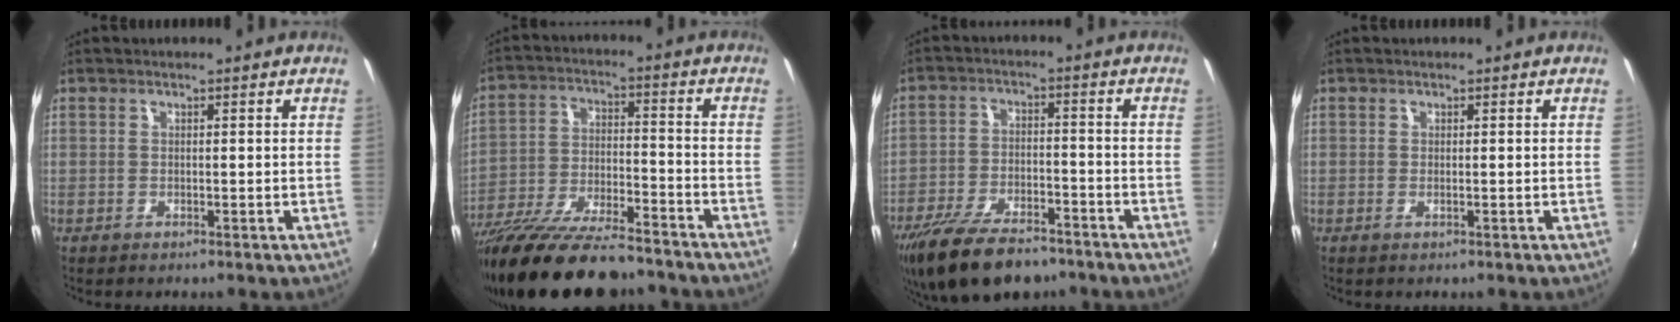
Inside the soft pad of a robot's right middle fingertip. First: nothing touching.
{"total": 20.8, "force": [-17.1, 3.3, 11.4], "torque": [-0.227, -0.055, -0.293]}
{"total": 15.6, "force": [-11.9, 5.9, 8.2], "torque": [-0.178, -0.027, -0.201]}
{"total": 0.7, "force": [-0.1, -0.5, 0.5], "torque": [-0.008, -0.001, -0.003]}